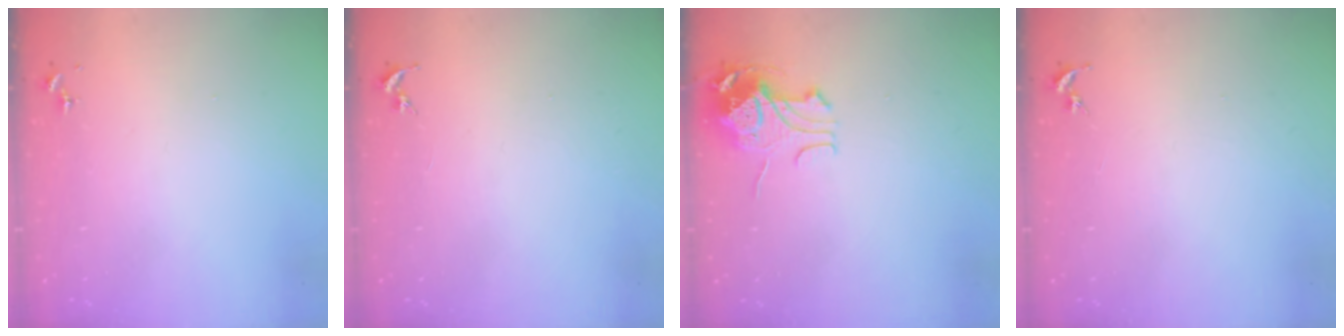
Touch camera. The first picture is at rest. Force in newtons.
{"total": 0.0}
{"total": 10.6, "press": 10.6, "slide": 0.9}
{"total": 0.0}